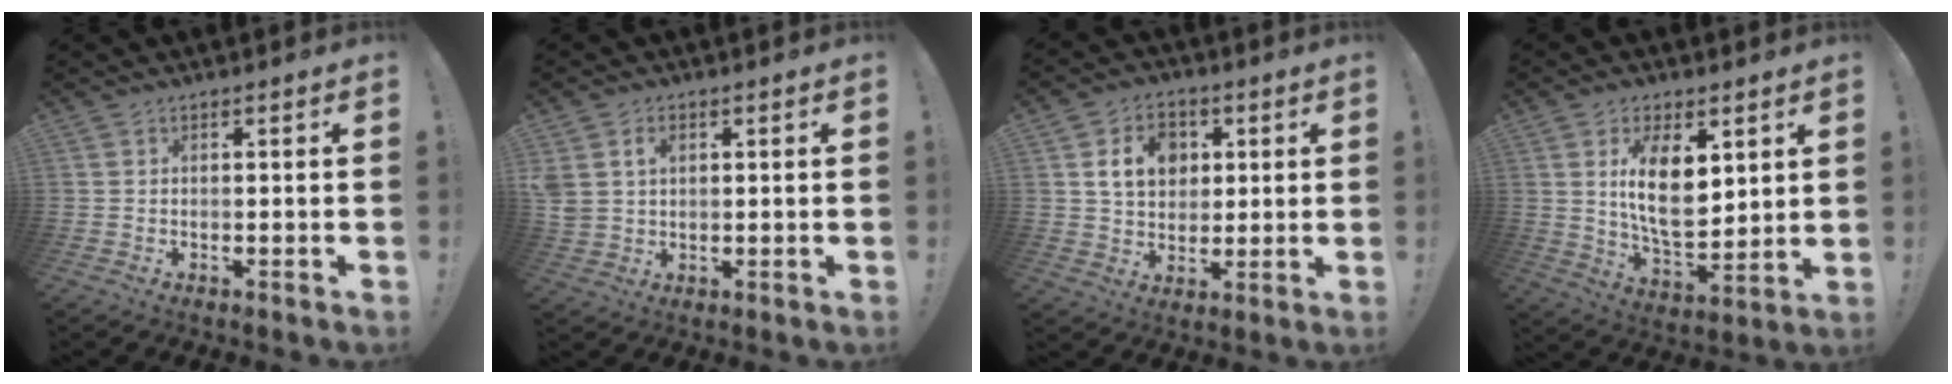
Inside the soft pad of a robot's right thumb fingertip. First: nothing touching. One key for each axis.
{"total": 5.0, "fx": 1.8, "fy": 3.9, "fz": 2.6, "tx": -0.050, "ty": 0.000, "tz": 0.033}
{"total": 12.1, "fx": 3.8, "fy": 9.8, "fz": 6.0, "tx": -0.084, "ty": -0.002, "tz": 0.076}
{"total": 14.0, "fx": 4.1, "fy": 7.3, "fz": 11.3, "tx": -0.206, "ty": -0.029, "tz": 0.070}